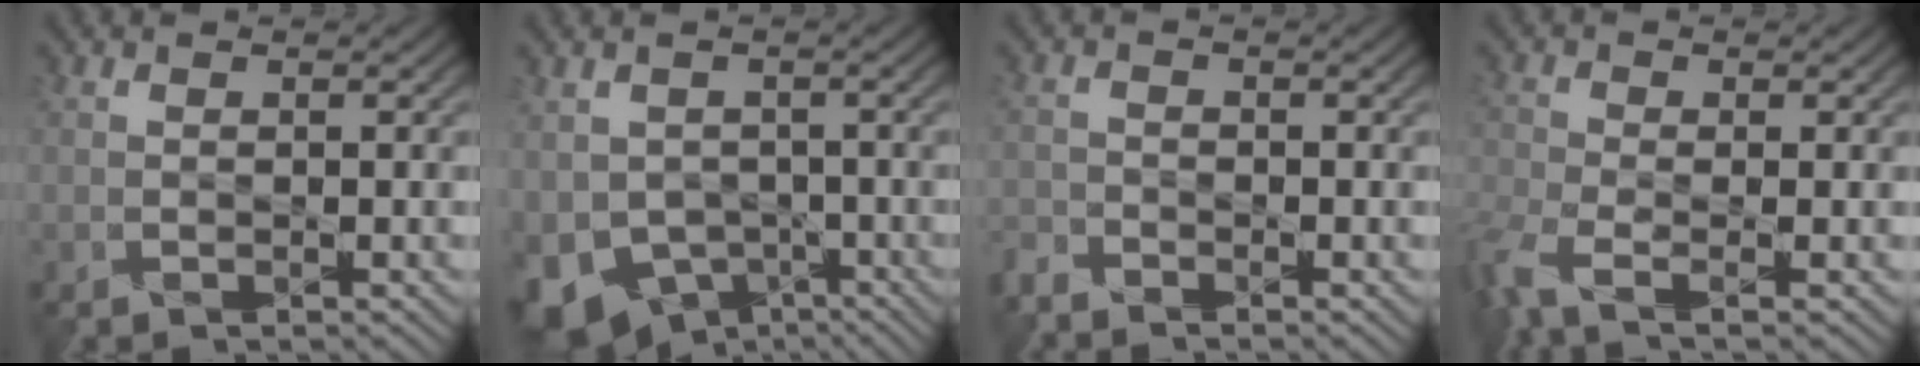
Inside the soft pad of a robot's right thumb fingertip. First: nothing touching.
{"total": 8.5, "force": [-3.5, 6.4, 4.4], "torque": [-0.106, -0.036, -0.058]}
{"total": 2.4, "force": [-2.3, 0.4, 0.4], "torque": [-0.013, -0.009, -0.057]}
{"total": 5.5, "force": [-3.2, 2.0, 4.1], "torque": [-0.103, -0.016, -0.075]}